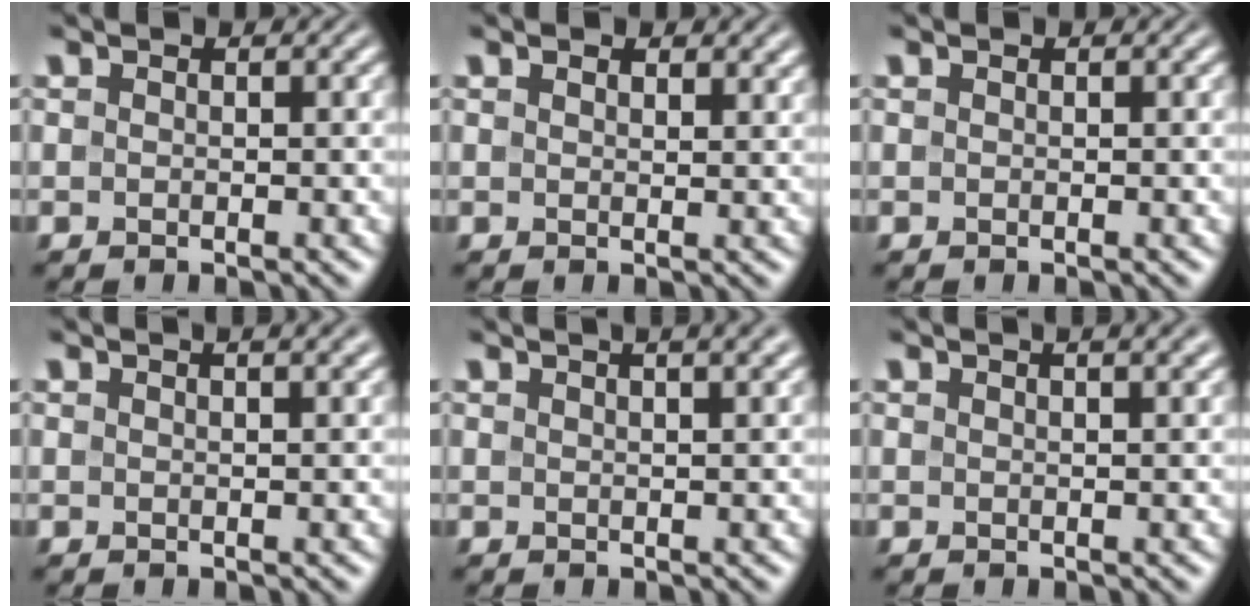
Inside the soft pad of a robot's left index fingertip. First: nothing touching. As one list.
[{"total": 1.6, "force": [1.2, 0.6, 0.8], "torque": [-0.012, -0.003, 0.022]}, {"total": 0.0}, {"total": 4.7, "force": [3.0, 2.0, 3.0], "torque": [-0.005, 0.032, 0.000]}, {"total": 7.0, "force": [4.3, 3.0, 4.7], "torque": [-0.023, 0.052, 0.020]}, {"total": 5.3, "force": [3.3, 2.3, 3.5], "torque": [-0.013, 0.039, 0.007]}]